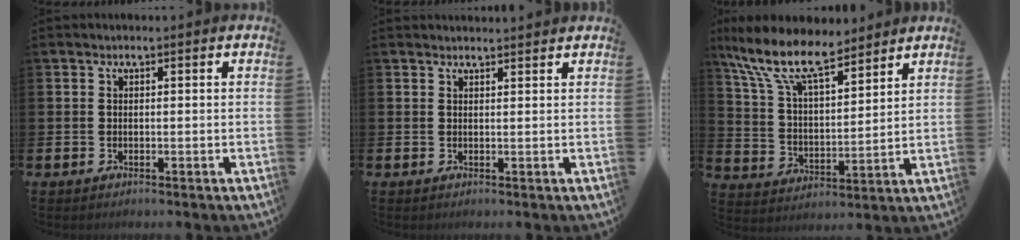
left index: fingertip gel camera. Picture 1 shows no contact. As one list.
[{"total": 1.4, "force": [1.4, 0.0, 0.0], "torque": [0.012, -0.010, 0.023]}, {"total": 11.3, "force": [9.1, 3.6, 5.6], "torque": [-0.146, -0.041, 0.164]}]